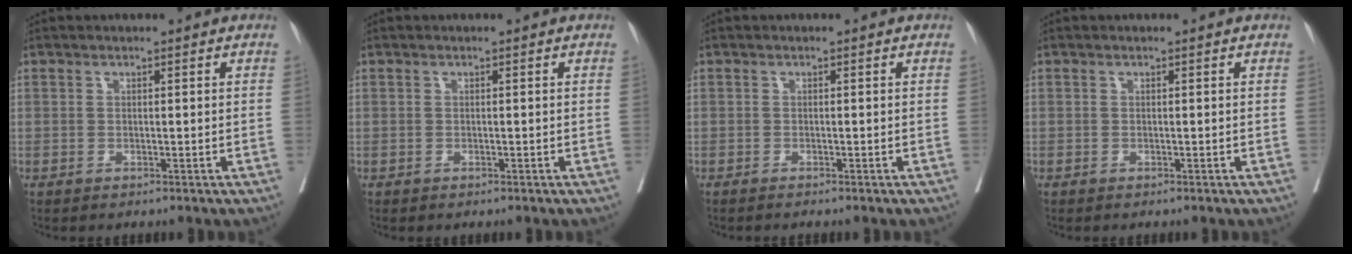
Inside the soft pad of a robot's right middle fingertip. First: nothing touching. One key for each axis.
{"total": 0.0}
{"total": 1.2, "fx": -1.1, "fy": -0.2, "fz": 0.6, "tx": -0.010, "ty": -0.001, "tz": -0.014}
{"total": 0.0}